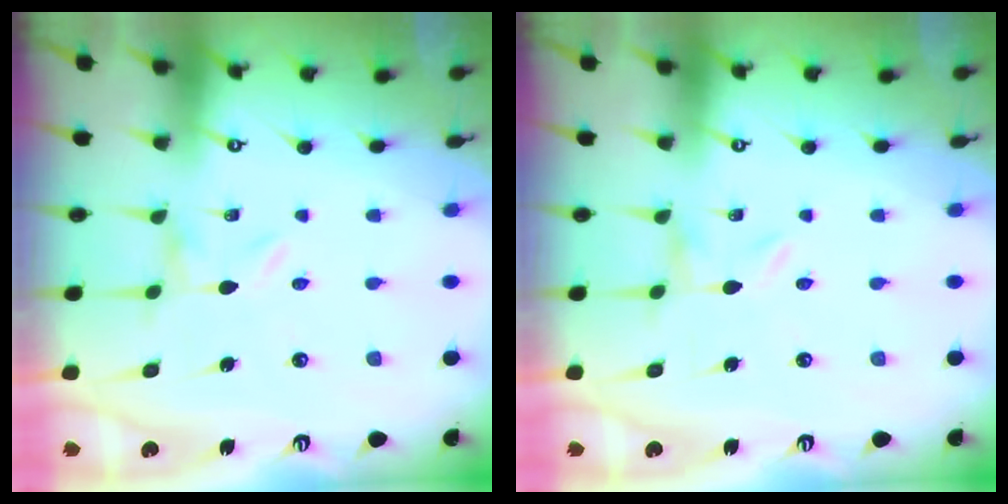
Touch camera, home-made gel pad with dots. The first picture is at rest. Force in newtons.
{"total": 0.0}